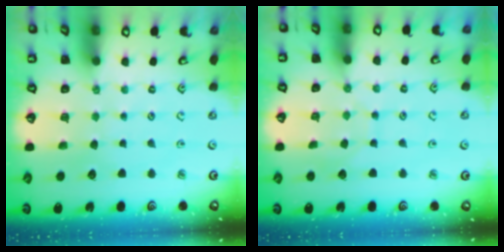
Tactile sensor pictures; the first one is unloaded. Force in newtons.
{"total": 3.5, "press": 3.5, "slide": 0.2}